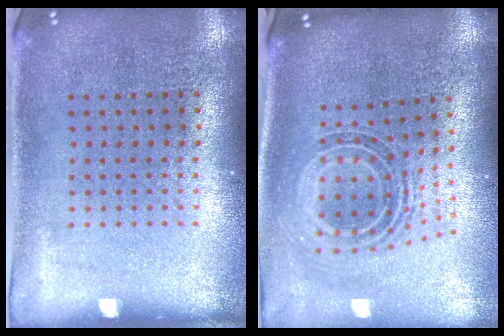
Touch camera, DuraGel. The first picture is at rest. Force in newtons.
{"total": 1.2, "press": 1.0, "slide": 0.7}